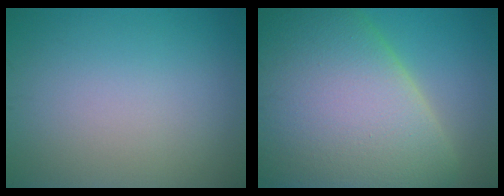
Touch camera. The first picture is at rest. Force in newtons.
{"total": 18.1, "press": 18.0, "slide": 1.1}